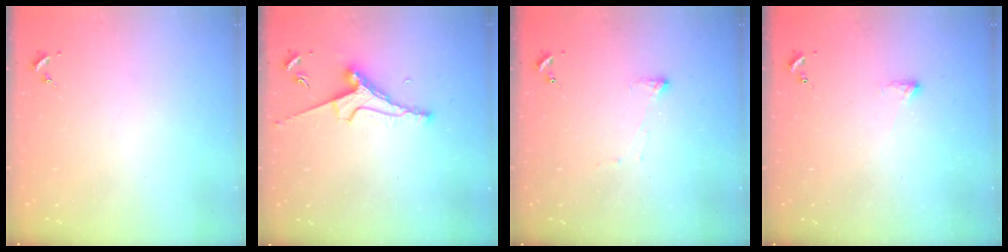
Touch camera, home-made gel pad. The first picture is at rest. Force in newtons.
{"total": 7.5, "press": 7.4, "slide": 1.1}
{"total": 3.5, "press": 3.4, "slide": 0.7}
{"total": 2.3, "press": 2.2, "slide": 0.8}